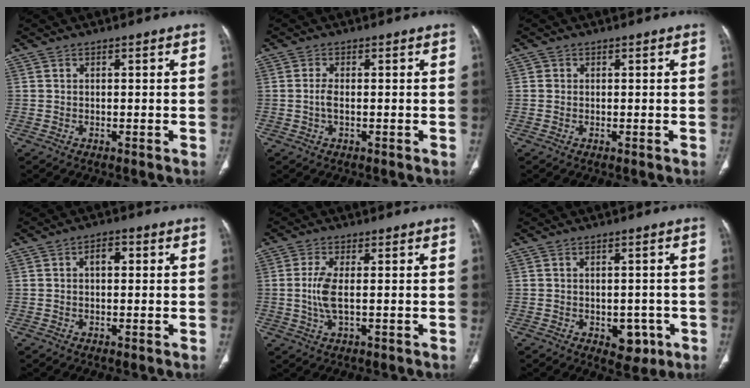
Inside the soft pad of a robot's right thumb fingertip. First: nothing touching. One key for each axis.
{"total": 2.1, "fx": -0.3, "fy": 0.8, "fz": 1.9, "tx": -0.047, "ty": 0.000, "tz": -0.005}
{"total": 0.7, "fx": 0.1, "fy": 0.7, "fz": 0.1, "tx": 0.003, "ty": 0.004, "tz": 0.001}
{"total": 3.0, "fx": 0.5, "fy": 1.7, "fz": 2.4, "tx": -0.034, "ty": 0.012, "tz": 0.007}
{"total": 5.0, "fx": -0.1, "fy": 1.6, "fz": 4.8, "tx": -0.121, "ty": -0.004, "tz": -0.003}
{"total": 5.1, "fx": -1.8, "fy": 3.4, "fz": 3.4, "tx": -0.015, "ty": 0.005, "tz": -0.014}